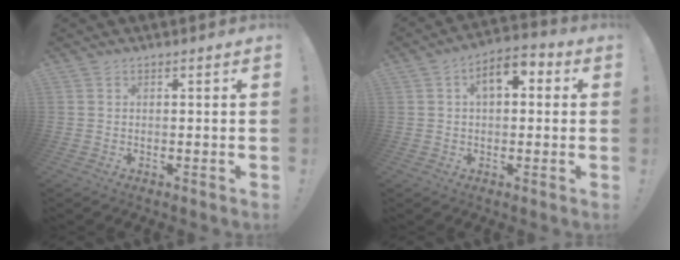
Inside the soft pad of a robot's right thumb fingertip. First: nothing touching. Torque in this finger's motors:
{"motor_torque": [0.81, 2.05, 0.61, -0.28, 0.00]}